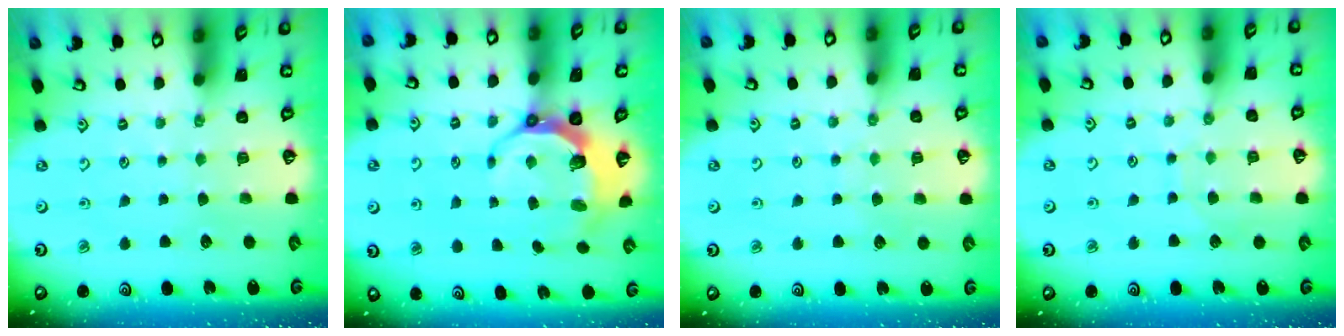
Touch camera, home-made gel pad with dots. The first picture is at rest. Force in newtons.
{"total": 8.4, "press": 7.2, "slide": 4.3}
{"total": 3.8, "press": 3.8, "slide": 0.3}
{"total": 6.3, "press": 6.3, "slide": 0.2}